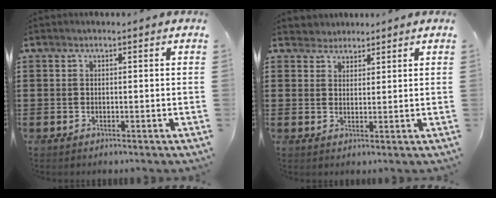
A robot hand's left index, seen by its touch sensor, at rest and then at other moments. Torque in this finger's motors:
{"motor_torque": [-0.02, -0.02, 0.07, 0.00]}